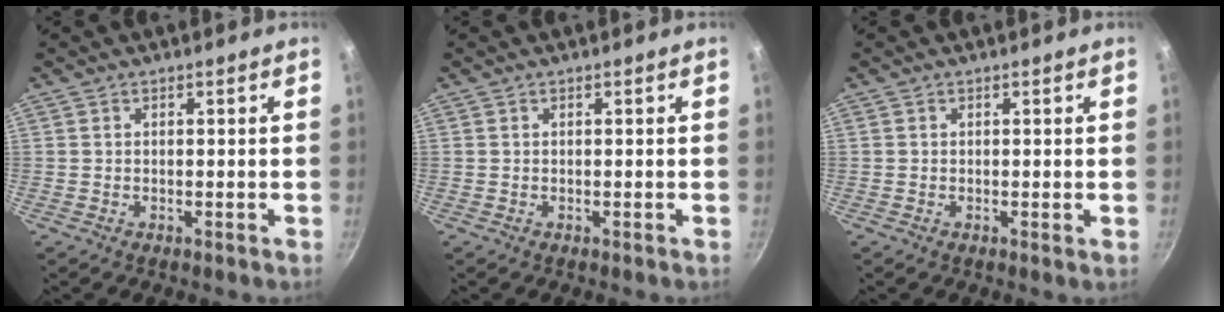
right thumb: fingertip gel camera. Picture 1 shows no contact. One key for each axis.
{"total": 0.0}
{"total": 0.0}